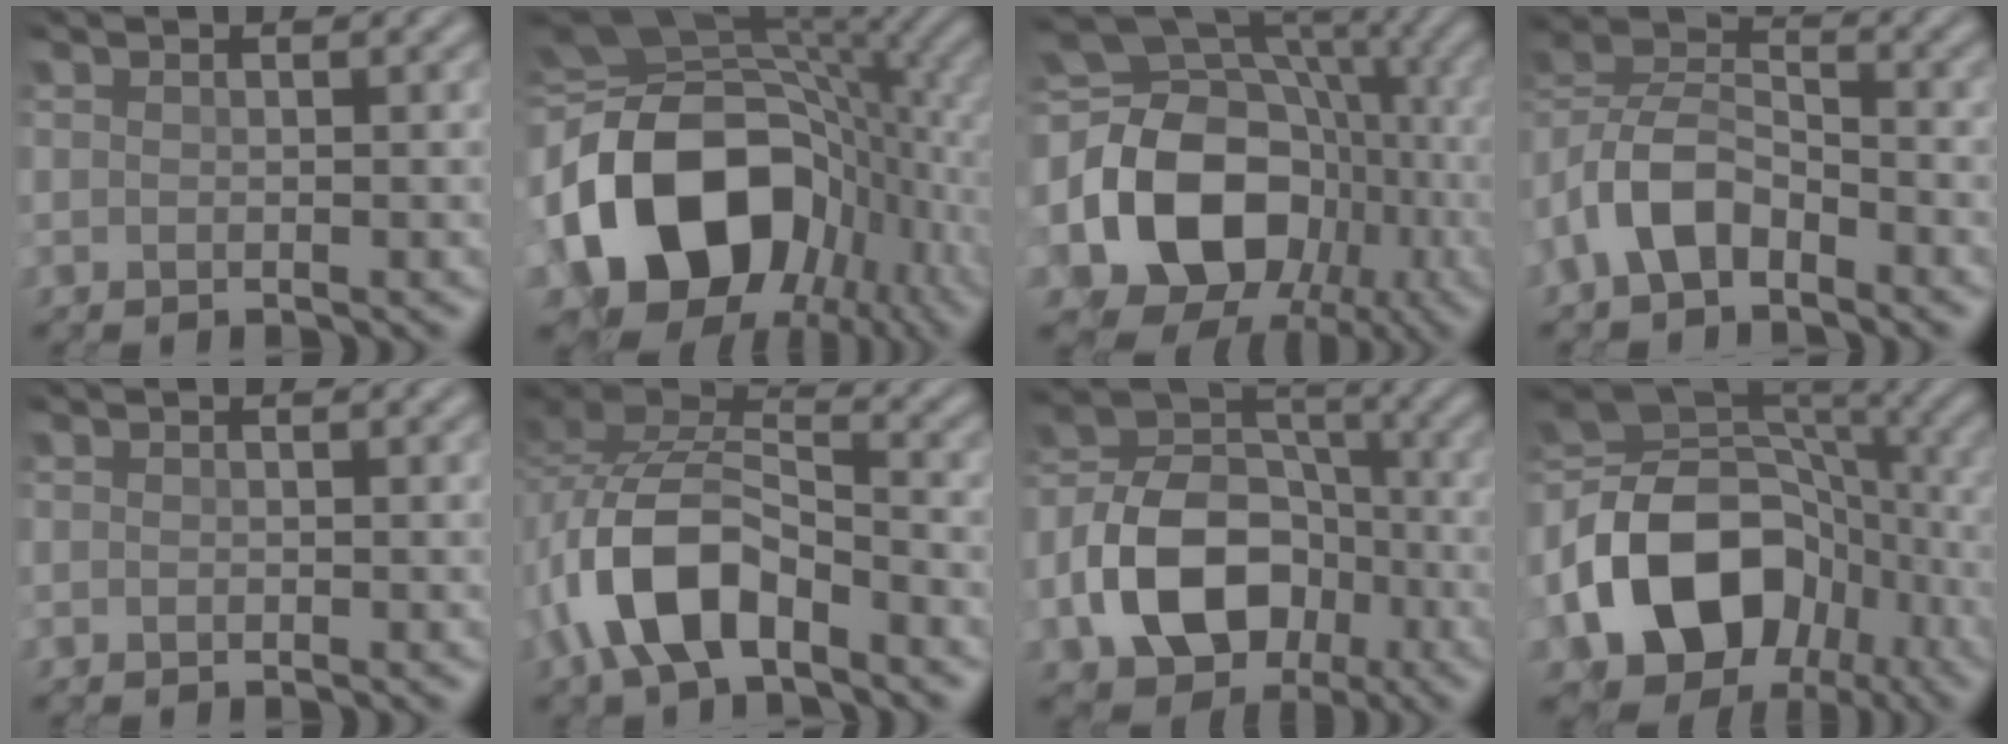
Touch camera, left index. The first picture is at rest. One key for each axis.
{"total": 15.7, "fx": -3.8, "fy": 10.9, "fz": 10.7, "tx": -0.191, "ty": -0.003, "tz": -0.066}
{"total": 17.8, "fx": -1.8, "fy": 13.9, "fz": 10.9, "tx": -0.204, "ty": -0.012, "tz": -0.015}
{"total": 6.0, "fx": -3.3, "fy": 3.2, "fz": 3.8, "tx": -0.083, "ty": 0.012, "tz": -0.075}
{"total": 0.0}
{"total": 7.9, "fx": -3.7, "fy": 3.8, "fz": 5.8, "tx": -0.121, "ty": 0.010, "tz": -0.075}
{"total": 10.8, "fx": -3.8, "fy": 7.8, "fz": 6.5, "tx": -0.127, "ty": 0.007, "tz": -0.074}
{"total": 14.4, "fx": -4.8, "fy": 10.5, "fz": 8.6, "tx": -0.170, "ty": -0.002, "tz": -0.087}